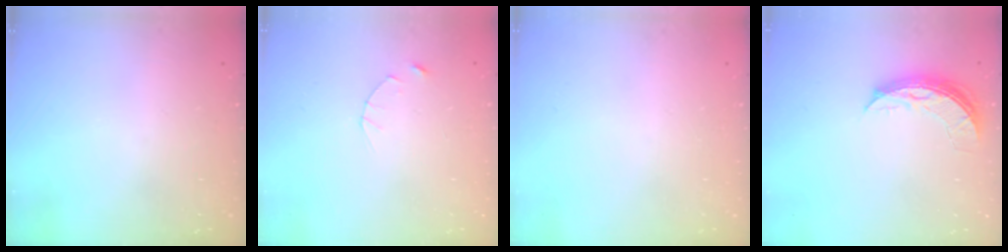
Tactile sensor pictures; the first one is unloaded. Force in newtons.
{"total": 2.5, "press": 2.4, "slide": 0.3}
{"total": 0.0}
{"total": 7.4, "press": 7.4, "slide": 0.6}